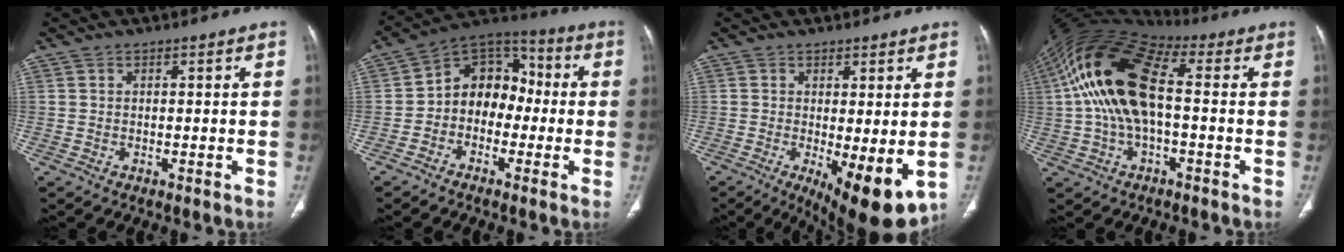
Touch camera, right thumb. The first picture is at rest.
{"total": 11.5, "force": [-1.5, 9.1, 6.9], "torque": [-0.068, 0.048, -0.044]}
{"total": 10.4, "force": [-2.1, 3.3, 9.6], "torque": [-0.141, -0.027, -0.021]}
{"total": 17.7, "force": [0.9, 8.7, 15.4], "torque": [-0.302, 0.039, 0.008]}